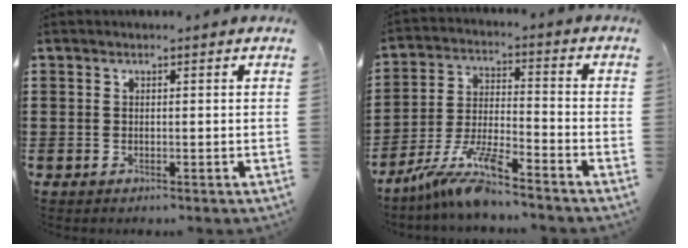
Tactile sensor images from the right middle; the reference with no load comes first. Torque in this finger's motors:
{"motor_torque": [2.14, 0.00, 0.42, 0.19]}